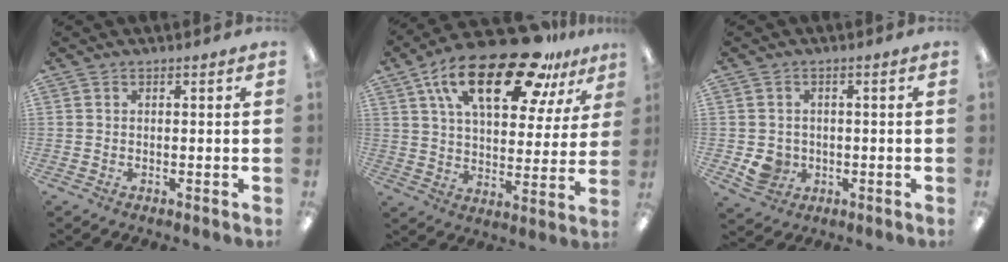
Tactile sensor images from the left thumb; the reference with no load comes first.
{"total": 23.6, "force": [14.0, 9.8, 16.3], "torque": [-0.273, -0.059, 0.235]}
{"total": 5.0, "force": [-0.8, 4.6, 1.6], "torque": [-0.023, 0.005, -0.013]}